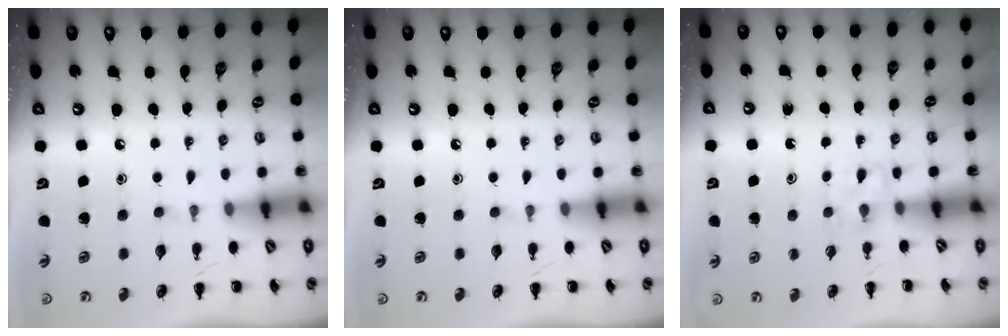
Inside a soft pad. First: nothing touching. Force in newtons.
{"total": 0.0}
{"total": 3.4, "press": 3.2, "slide": 1.2}